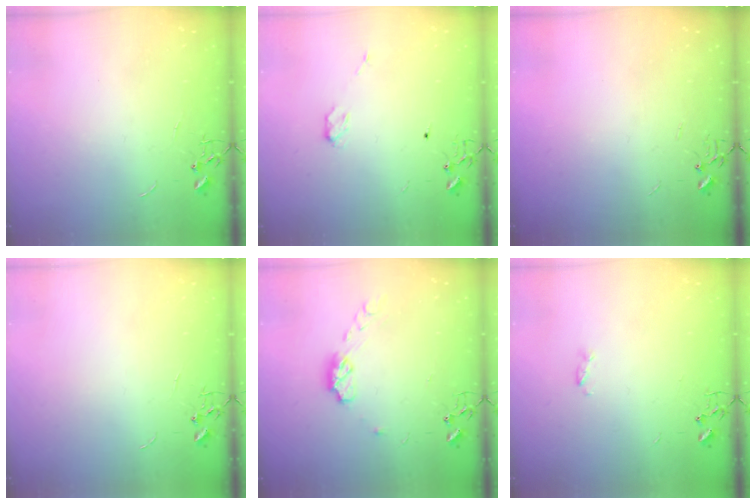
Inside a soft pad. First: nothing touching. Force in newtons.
{"total": 3.7, "press": 3.6, "slide": 0.5}
{"total": 0.0}
{"total": 0.0}
{"total": 7.5, "press": 7.5, "slide": 0.5}
{"total": 2.3, "press": 2.2, "slide": 0.4}